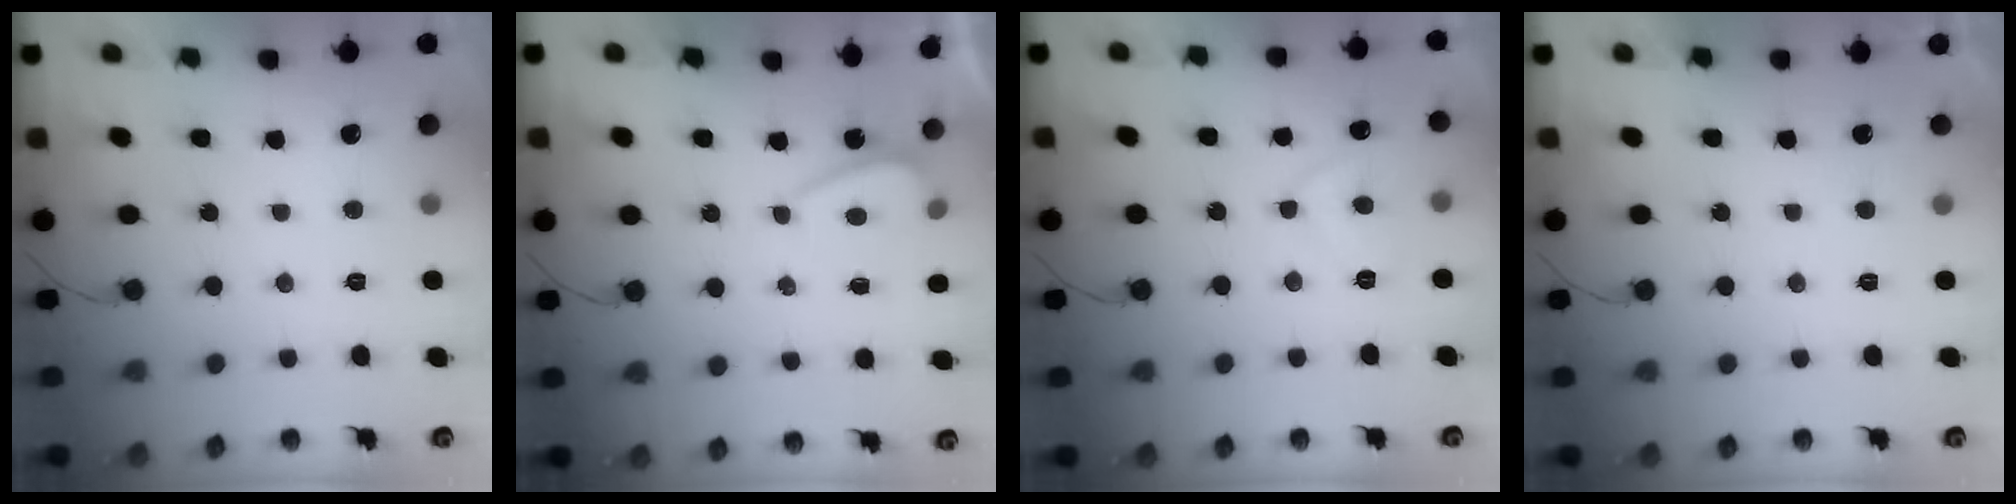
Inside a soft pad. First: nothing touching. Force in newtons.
{"total": 0.0}
{"total": 5.5, "press": 5.5, "slide": 0.3}
{"total": 2.0, "press": 2.0, "slide": 0.6}